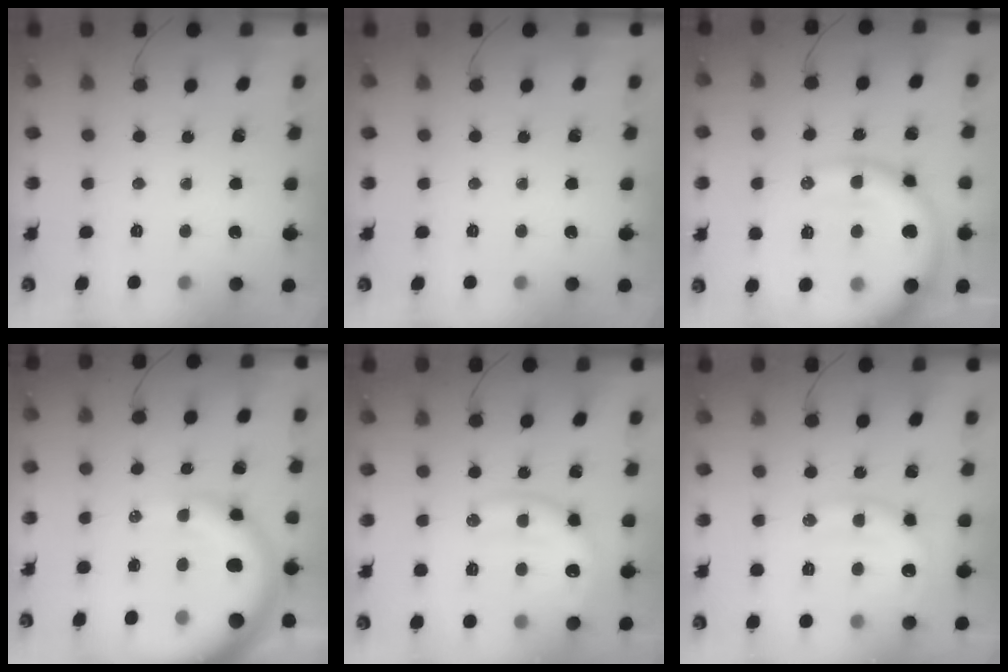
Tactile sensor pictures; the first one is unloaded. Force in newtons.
{"total": 0.0}
{"total": 21.7, "press": 21.7, "slide": 1.4}
{"total": 14.7, "press": 14.2, "slide": 3.8}
{"total": 13.7, "press": 13.6, "slide": 1.4}
{"total": 12.4, "press": 12.4, "slide": 0.8}